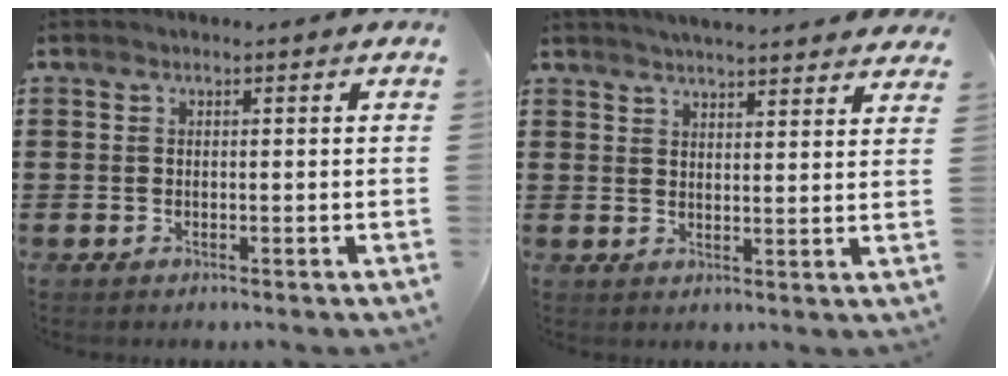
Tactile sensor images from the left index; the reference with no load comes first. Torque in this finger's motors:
{"motor_torque": [2.14, 0.00, 0.42, 0.15]}